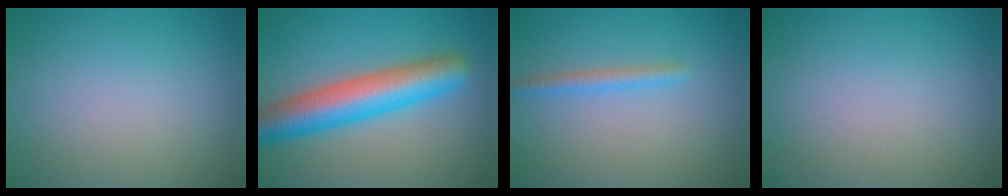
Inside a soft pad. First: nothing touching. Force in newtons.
{"total": 7.8, "press": 7.8, "slide": 0.2}
{"total": 1.7, "press": 1.7, "slide": 0.1}
{"total": 0.0}